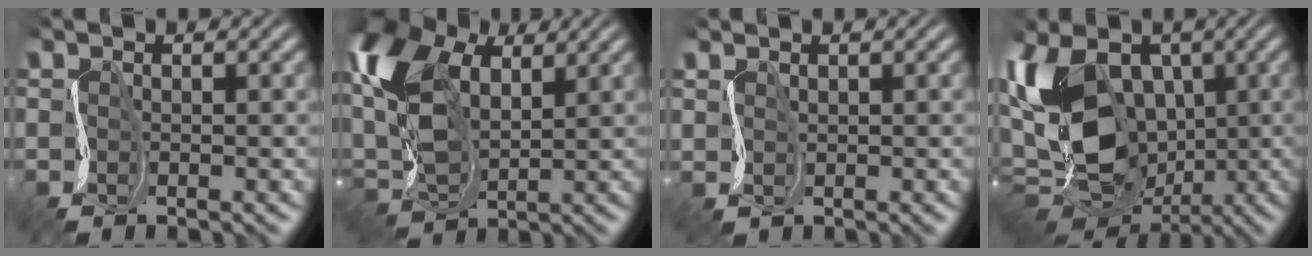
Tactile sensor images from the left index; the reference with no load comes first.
{"total": 9.9, "force": [3.9, 6.0, 6.8], "torque": [-0.171, 0.019, 0.072]}
{"total": 0.8, "force": [0.6, 0.6, -0.1], "torque": [0.004, 0.002, 0.021]}
{"total": 14.8, "force": [0.0, 10.7, 10.3], "torque": [-0.207, -0.016, 0.004]}